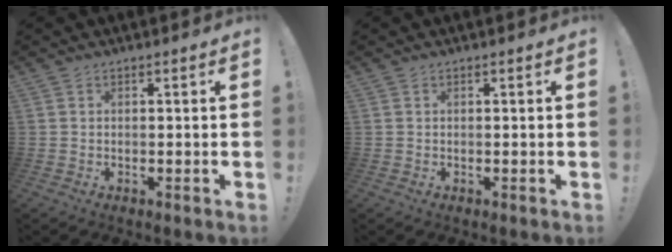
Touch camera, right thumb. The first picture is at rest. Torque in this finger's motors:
{"motor_torque": [0.00, 0.00, 0.00, 0.00, 0.00]}